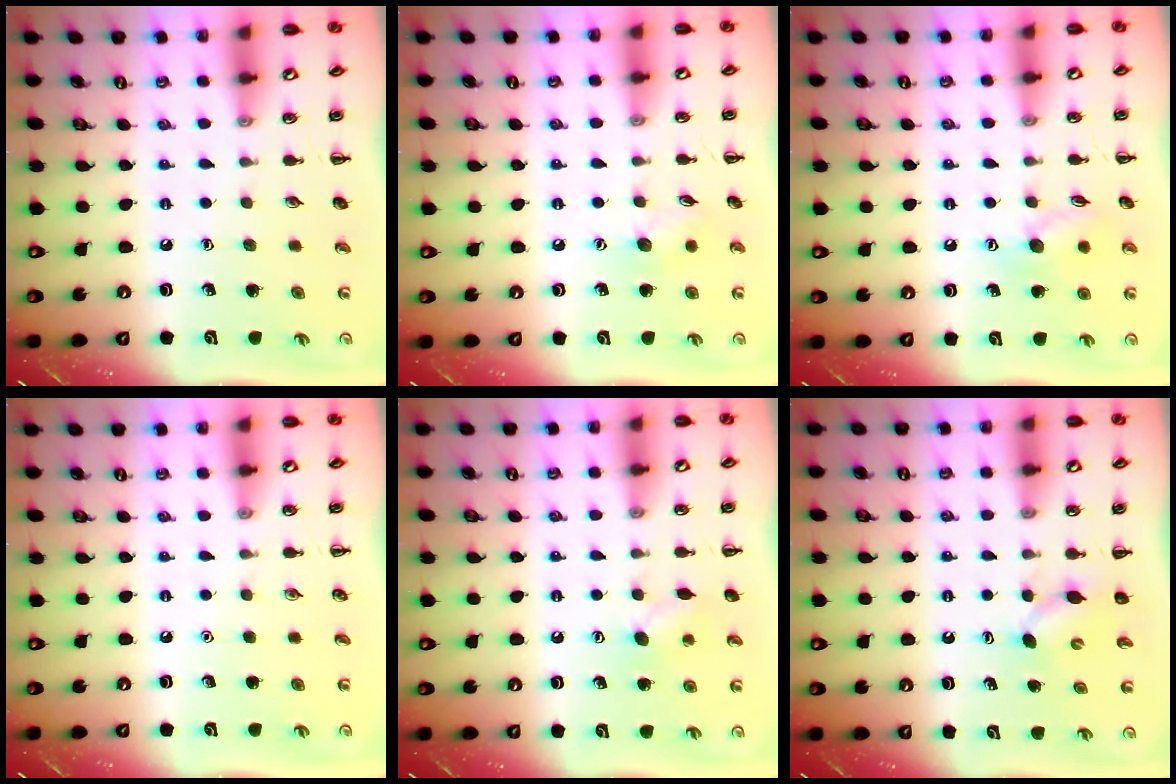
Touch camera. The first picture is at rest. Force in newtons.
{"total": 5.8, "press": 5.8, "slide": 0.8}
{"total": 8.5, "press": 8.5, "slide": 0.7}
{"total": 0.0}
{"total": 5.8, "press": 5.6, "slide": 1.2}
{"total": 4.0, "press": 3.9, "slide": 0.9}